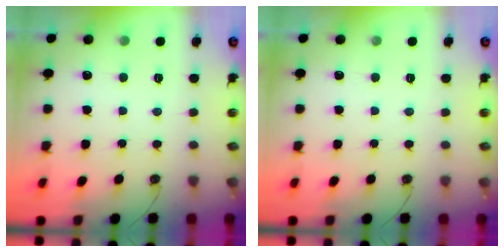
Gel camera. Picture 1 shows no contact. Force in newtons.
{"total": 0.0}